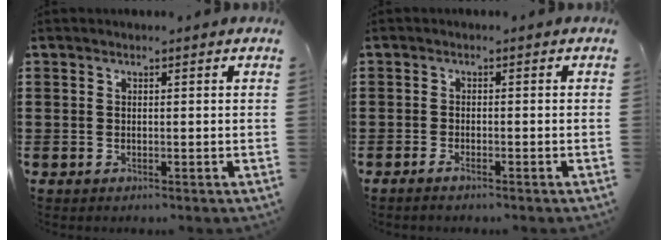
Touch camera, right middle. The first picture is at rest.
{"total": 1.1, "force": [-0.9, 0.2, 0.7], "torque": [-0.013, -0.002, -0.018]}